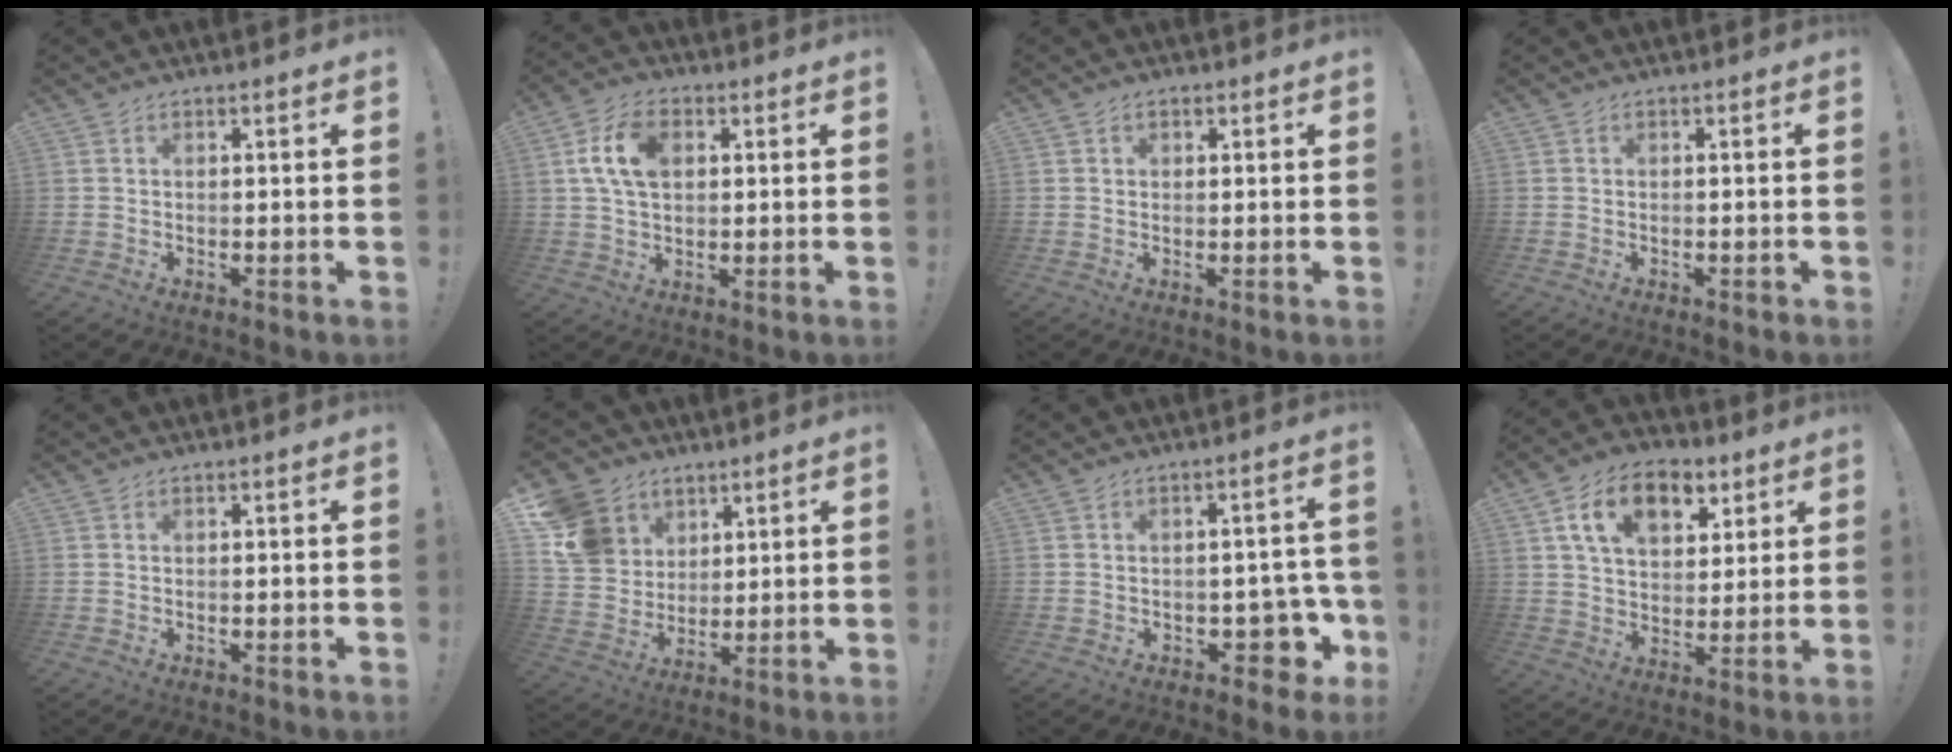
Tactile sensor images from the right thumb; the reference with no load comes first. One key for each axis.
{"total": 11.0, "fx": 2.7, "fy": 7.2, "fz": 7.9, "tx": -0.152, "ty": 0.013, "tz": 0.053}
{"total": 1.1, "fx": 0.3, "fy": 1.0, "fz": 0.3, "tx": -0.002, "ty": 0.001, "tz": 0.005}
{"total": 0.0}
{"total": 0.0}
{"total": 13.6, "fx": 5.6, "fy": 11.4, "fz": 4.7, "tx": -0.077, "ty": -0.025, "tz": 0.118}
{"total": 7.9, "fx": -2.6, "fy": 5.4, "fz": 5.1, "tx": -0.046, "ty": 0.018, "tz": -0.033}
{"total": 15.6, "fx": 7.2, "fy": 10.0, "fz": 9.6, "tx": -0.153, "ty": -0.016, "tz": 0.132}